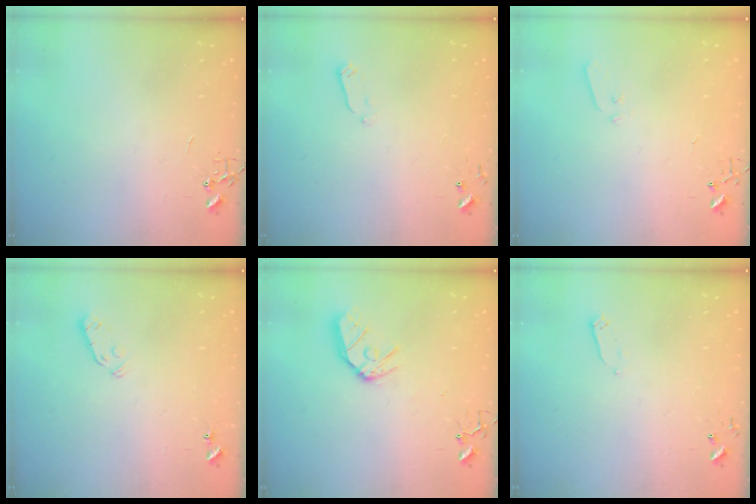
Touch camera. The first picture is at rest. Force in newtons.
{"total": 2.7, "press": 2.6, "slide": 0.4}
{"total": 3.6, "press": 3.5, "slide": 0.6}
{"total": 3.8, "press": 3.7, "slide": 0.9}
{"total": 11.0, "press": 11.0, "slide": 1.3}
{"total": 2.4, "press": 2.4, "slide": 0.4}